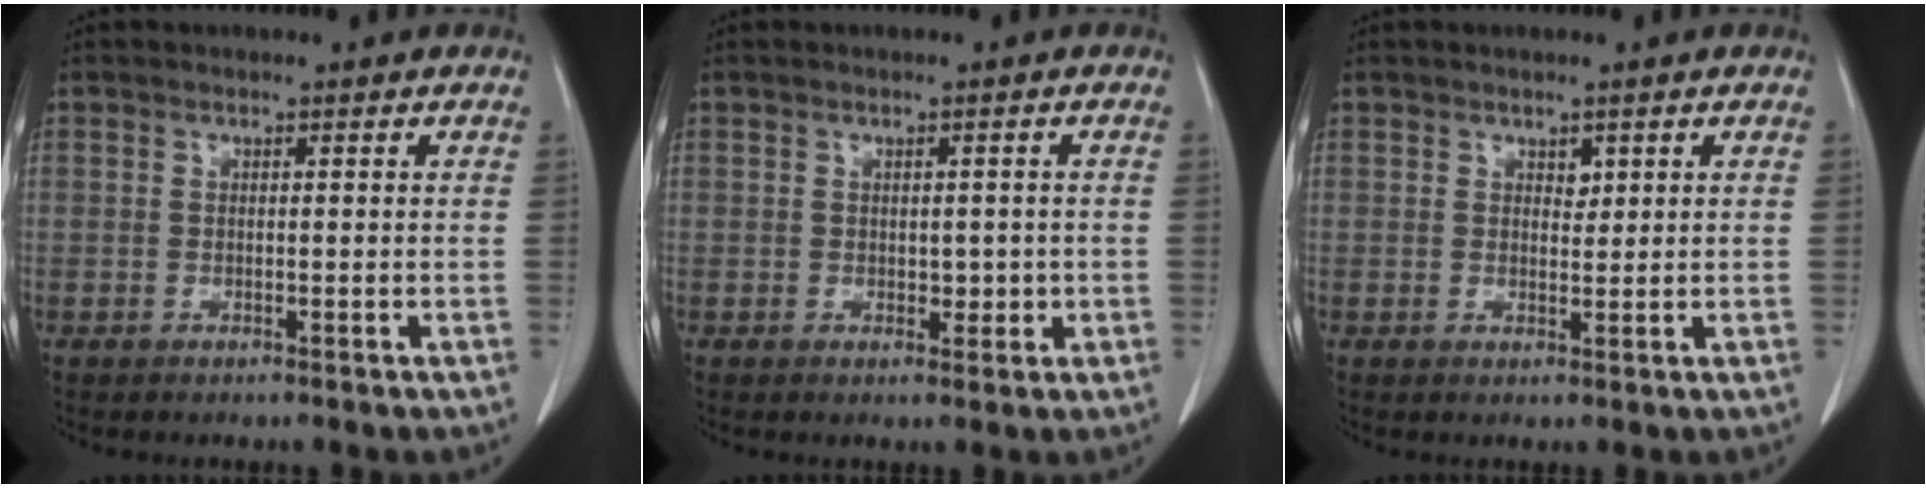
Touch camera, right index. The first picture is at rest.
{"total": 2.2, "force": [-0.2, 1.4, 1.7], "torque": [-0.019, 0.003, 0.002]}
{"total": 1.3, "force": [0.7, 0.8, 0.8], "torque": [-0.007, -0.005, 0.012]}